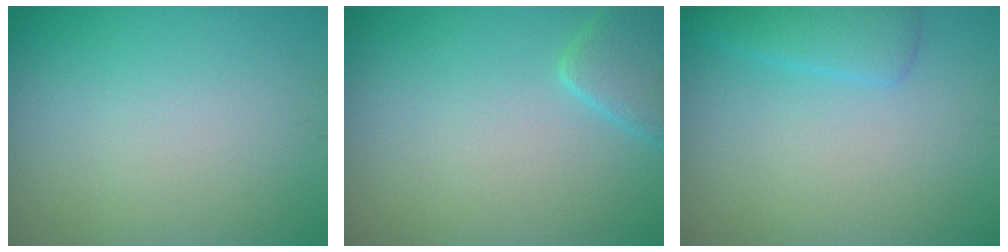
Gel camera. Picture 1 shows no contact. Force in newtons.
{"total": 2.4, "press": 2.4, "slide": 0.3}
{"total": 2.6, "press": 2.6, "slide": 0.2}